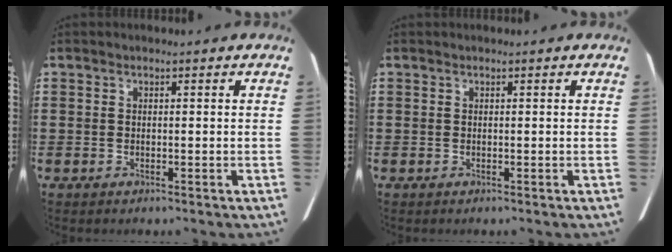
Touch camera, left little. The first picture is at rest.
{"total": 0.0}